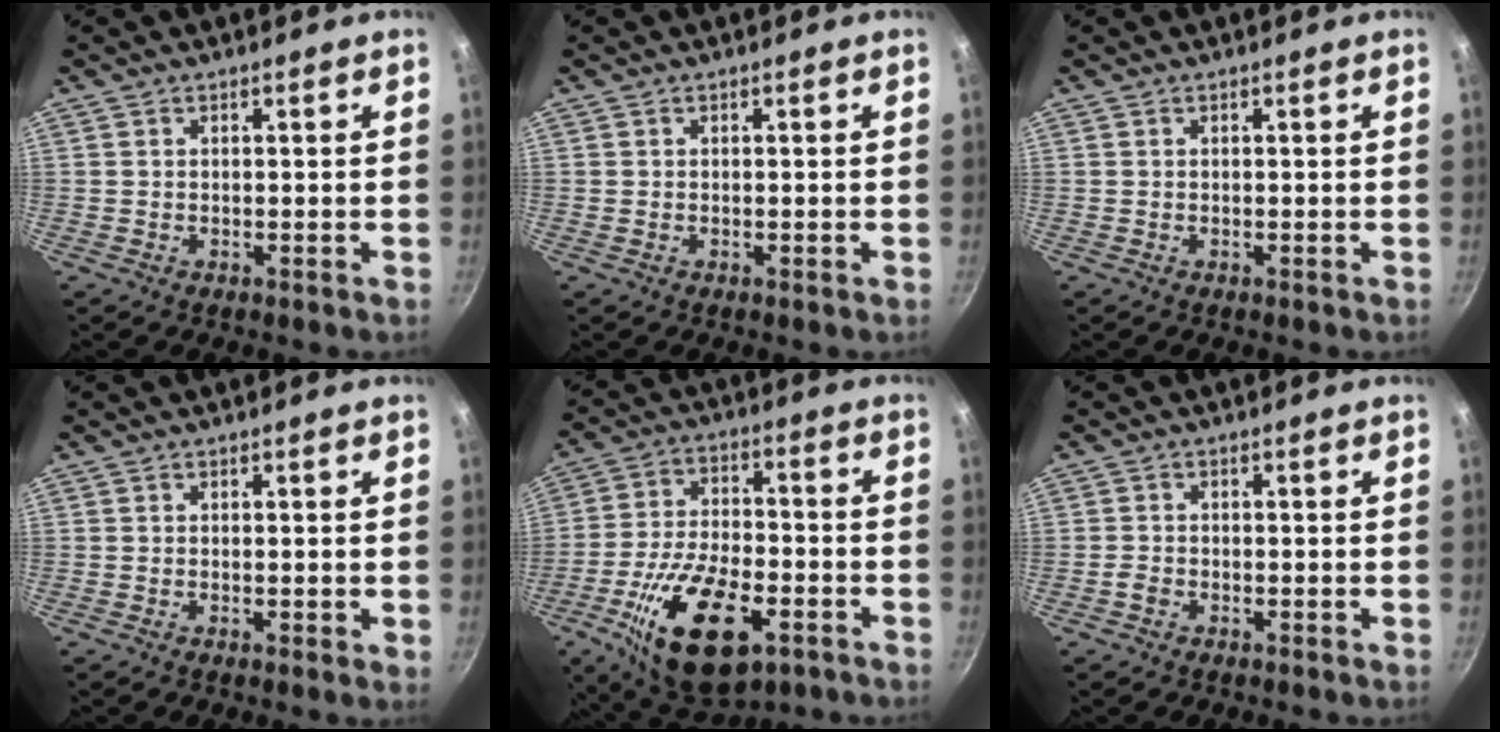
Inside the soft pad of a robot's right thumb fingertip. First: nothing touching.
{"total": 0.0}
{"total": 0.0}
{"total": 1.2, "force": [-0.1, 0.4, 1.2], "torque": [-0.016, -0.003, -0.003]}
{"total": 20.2, "force": [-8.2, 9.8, 15.6], "torque": [-0.271, 0.020, -0.138]}
{"total": 1.3, "force": [-0.9, 0.8, 0.6], "torque": [-0.018, 0.004, -0.022]}